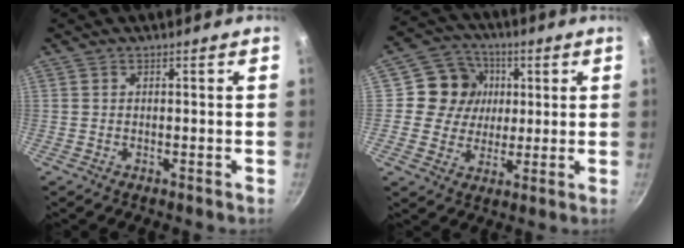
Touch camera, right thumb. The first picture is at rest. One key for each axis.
{"total": 10.4, "fx": 2.0, "fy": 9.7, "fz": 3.2, "tx": -0.019, "ty": 0.003, "tz": 0.021}